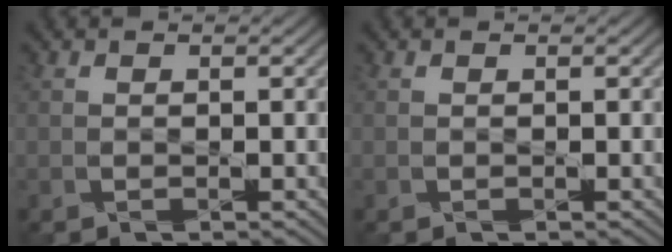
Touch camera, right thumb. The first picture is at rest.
{"total": 0.0}